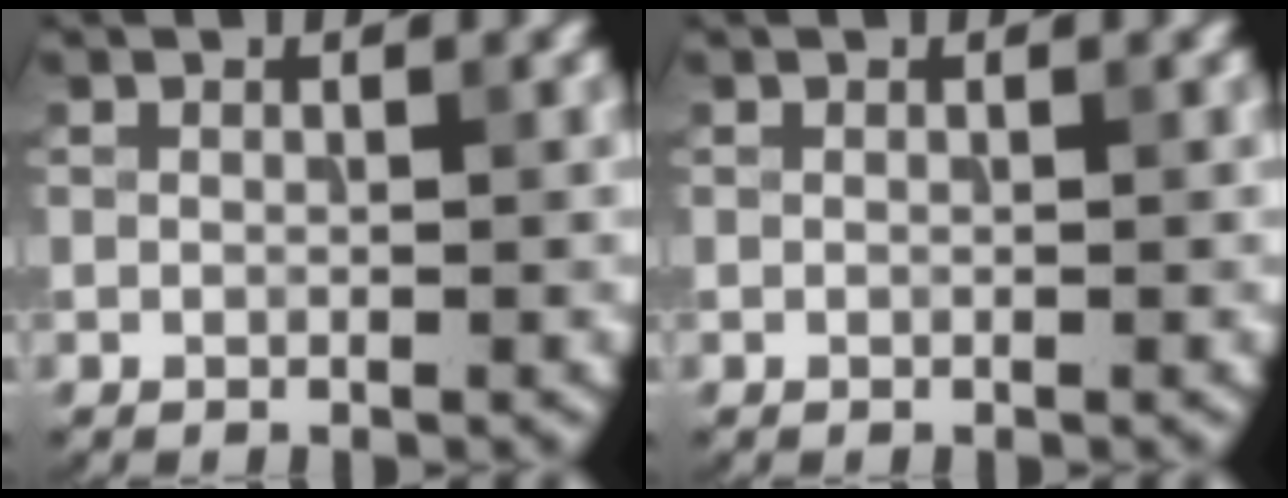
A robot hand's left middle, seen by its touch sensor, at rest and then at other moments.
{"total": 0.0}